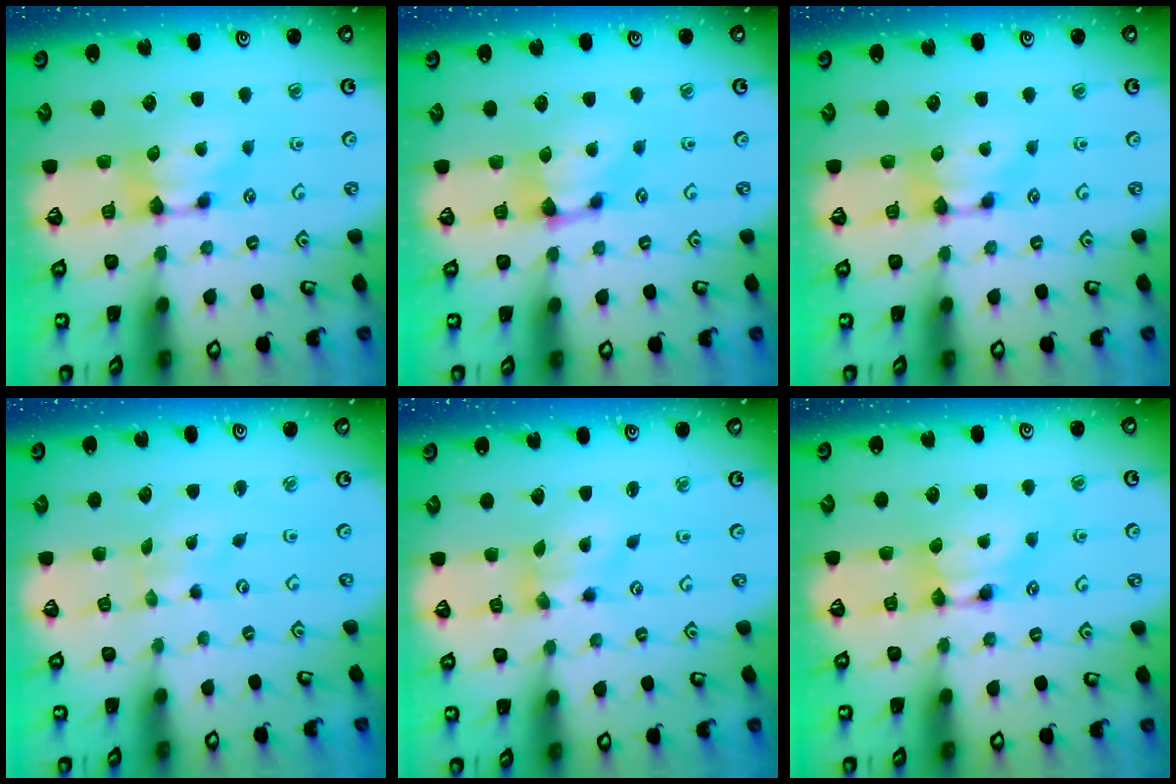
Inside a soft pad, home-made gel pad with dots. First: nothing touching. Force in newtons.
{"total": 2.0, "press": 1.9, "slide": 0.7}
{"total": 0.0}
{"total": 5.3, "press": 5.2, "slide": 0.2}
{"total": 1.6, "press": 1.0, "slide": 1.3}
{"total": 1.8, "press": 1.8, "slide": 0.1}